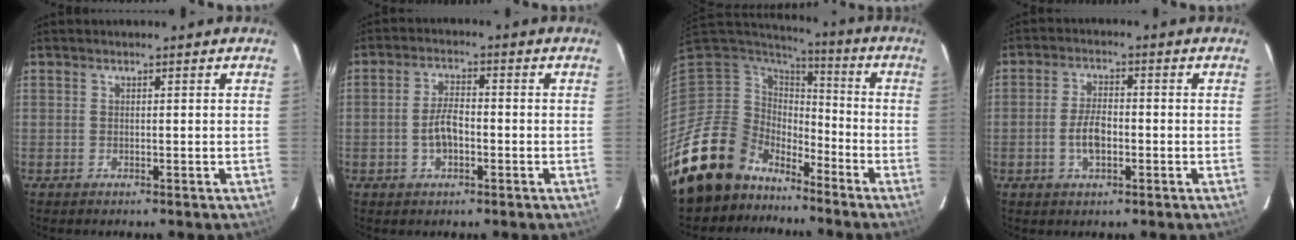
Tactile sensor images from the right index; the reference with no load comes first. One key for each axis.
{"total": 4.8, "fx": -1.4, "fy": 2.4, "fz": 4.0, "tx": -0.081, "ty": 0.007, "tz": -0.020}
{"total": 16.6, "fx": -13.1, "fy": 9.8, "fz": 3.0, "tx": -0.091, "ty": 0.020, "tz": -0.224}
{"total": 5.3, "fx": -1.6, "fy": 2.7, "fz": 4.4, "tx": -0.089, "ty": 0.004, "tz": -0.025}